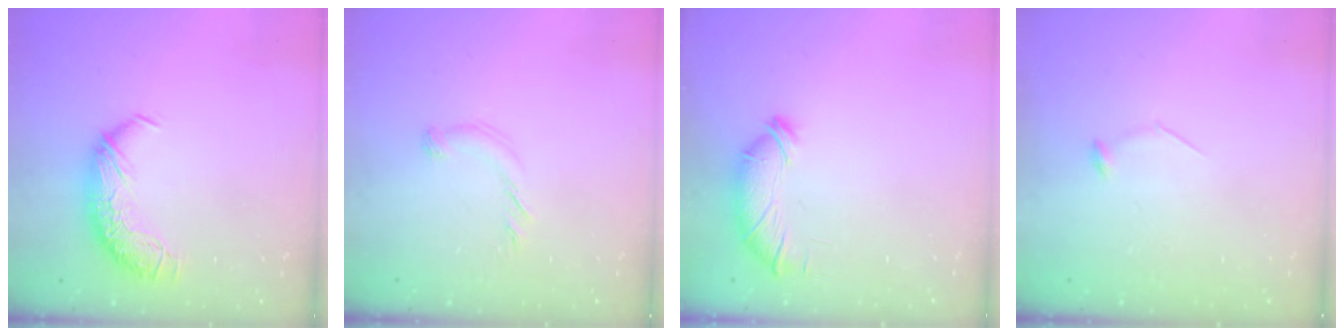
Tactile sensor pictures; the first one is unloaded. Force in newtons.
{"total": 5.0, "press": 4.9, "slide": 0.9}
{"total": 5.6, "press": 5.5, "slide": 0.7}
{"total": 8.4, "press": 8.3, "slide": 0.9}